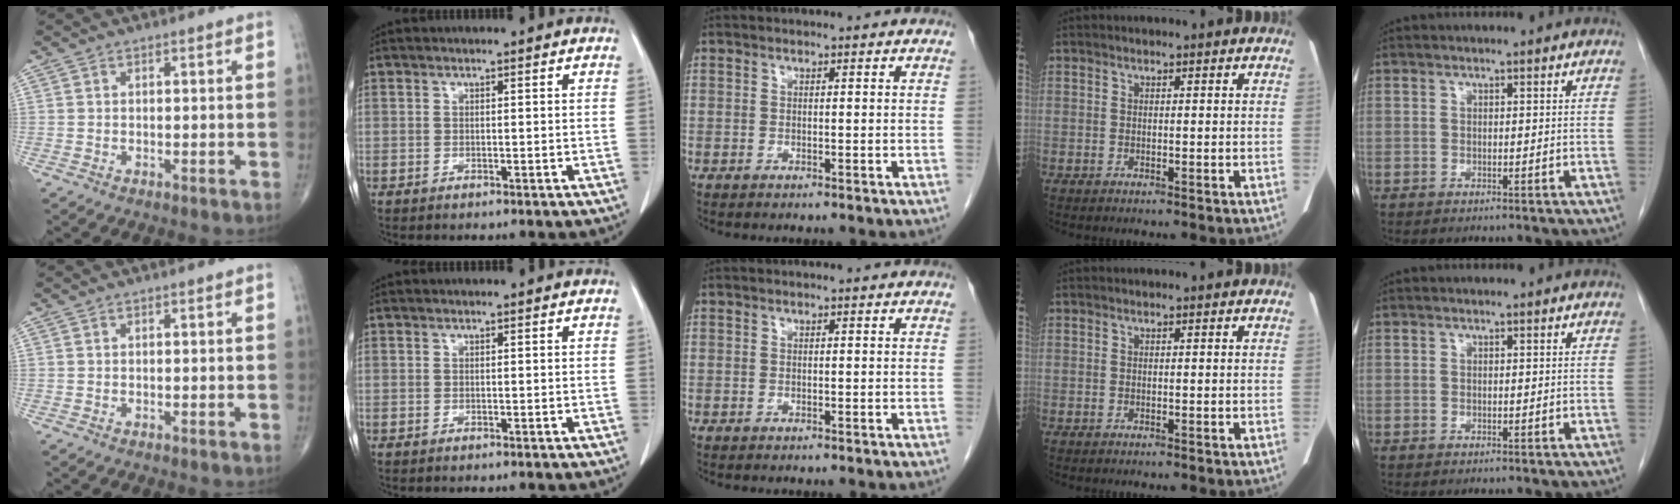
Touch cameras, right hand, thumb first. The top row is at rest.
{}